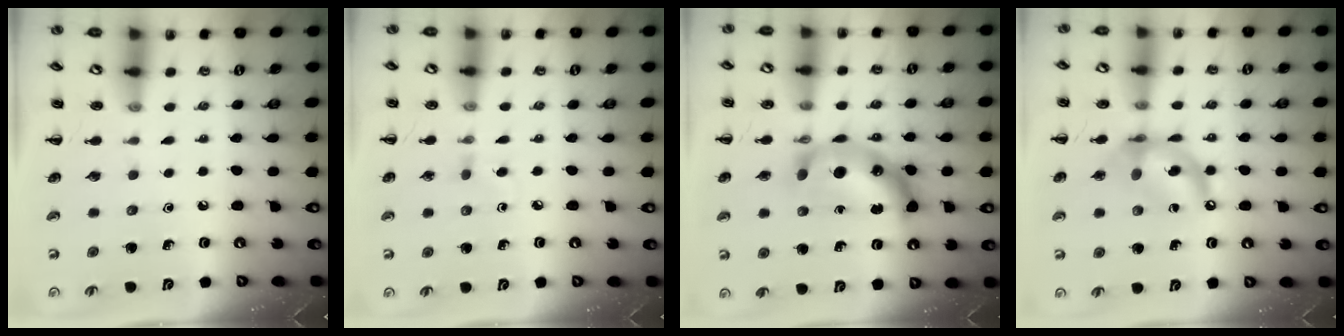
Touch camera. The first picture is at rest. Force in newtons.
{"total": 3.9, "press": 3.7, "slide": 1.4}
{"total": 15.6, "press": 15.6, "slide": 0.5}
{"total": 12.9, "press": 12.5, "slide": 3.3}